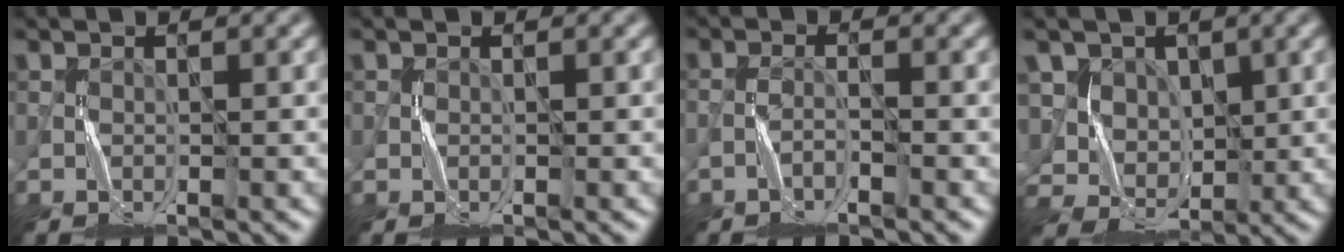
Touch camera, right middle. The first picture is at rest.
{"total": 0.0}
{"total": 1.2, "force": [-1.2, -0.1, 0.2], "torque": [-0.006, 0.008, -0.027]}
{"total": 4.7, "force": [2.0, 3.8, 1.8], "torque": [-0.054, -0.001, 0.052]}